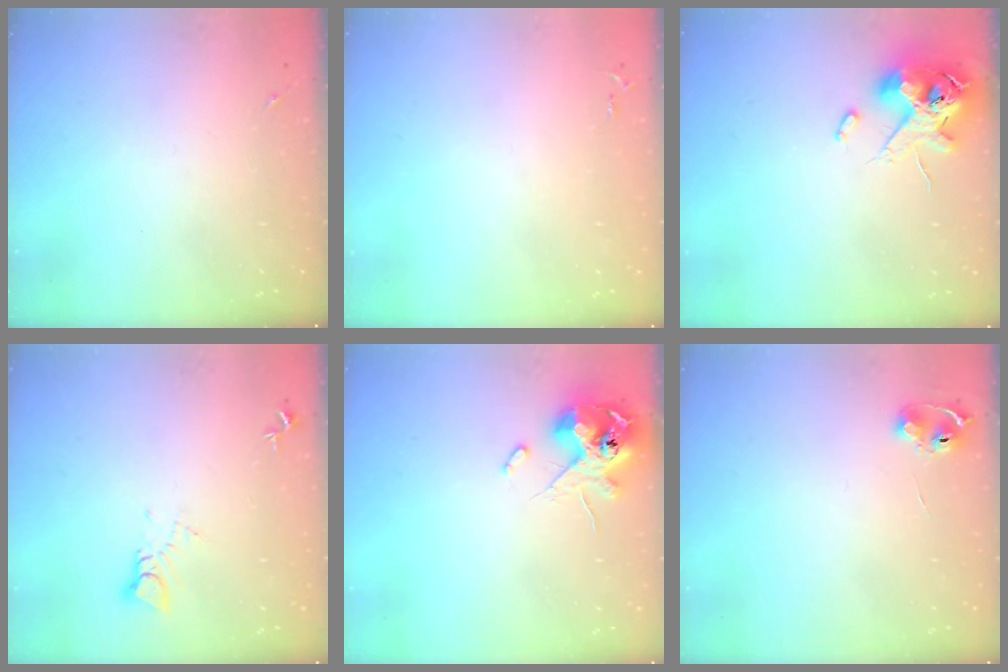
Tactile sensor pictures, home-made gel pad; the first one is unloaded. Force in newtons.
{"total": 2.5, "press": 2.5, "slide": 0.3}
{"total": 12.9, "press": 12.7, "slide": 2.2}
{"total": 3.8, "press": 3.8, "slide": 0.3}
{"total": 12.4, "press": 12.2, "slide": 2.1}
{"total": 6.3, "press": 6.3, "slide": 0.8}